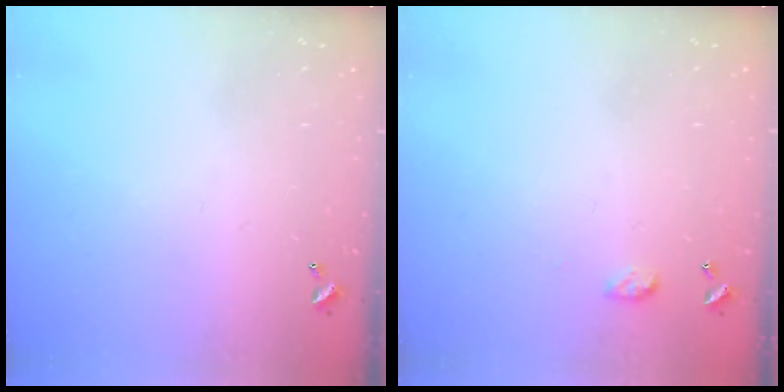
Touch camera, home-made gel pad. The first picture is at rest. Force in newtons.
{"total": 4.4, "press": 4.4, "slide": 0.6}